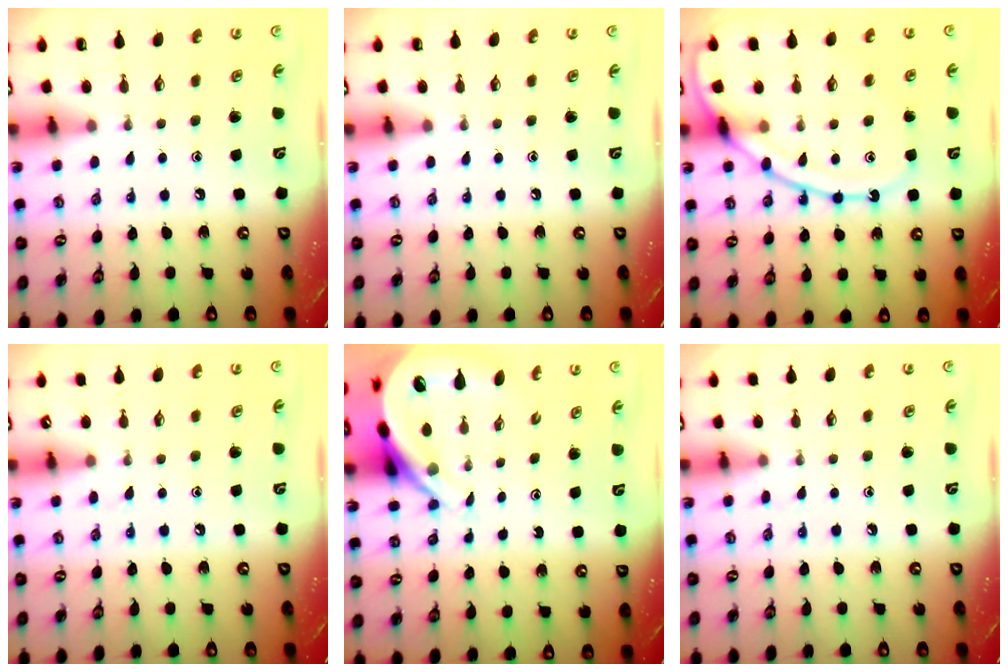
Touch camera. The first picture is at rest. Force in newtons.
{"total": 0.0}
{"total": 13.0, "press": 12.9, "slide": 1.1}
{"total": 4.6, "press": 4.6, "slide": 0.5}
{"total": 6.8, "press": 6.8, "slide": 0.8}
{"total": 5.6, "press": 5.6, "slide": 0.9}